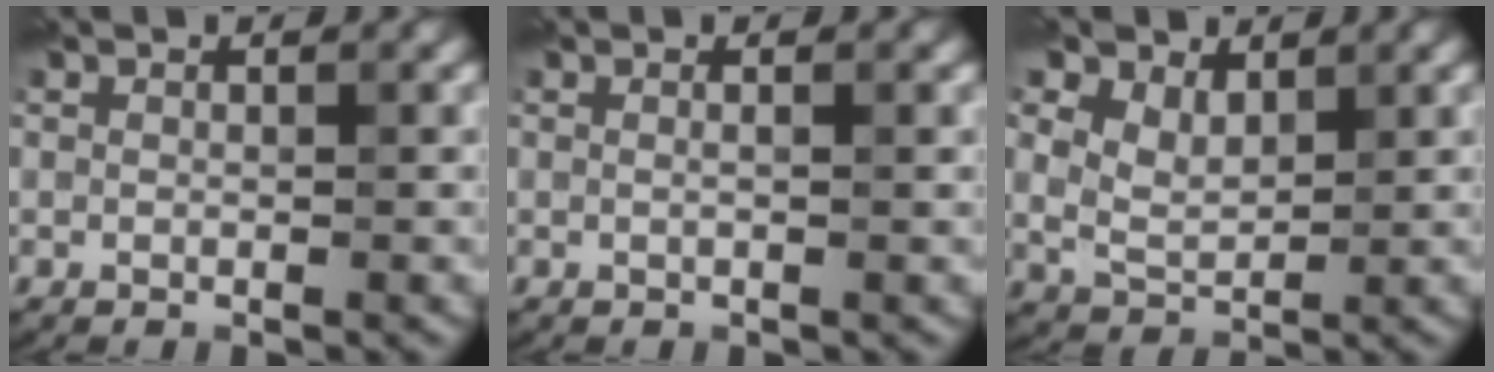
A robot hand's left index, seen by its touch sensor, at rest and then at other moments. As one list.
[{"total": 0.8, "force": [0.2, -0.2, 0.7], "torque": [-0.010, -0.006, 0.003]}, {"total": 5.5, "force": [2.9, 3.3, 3.3], "torque": [-0.091, 0.026, 0.037]}]